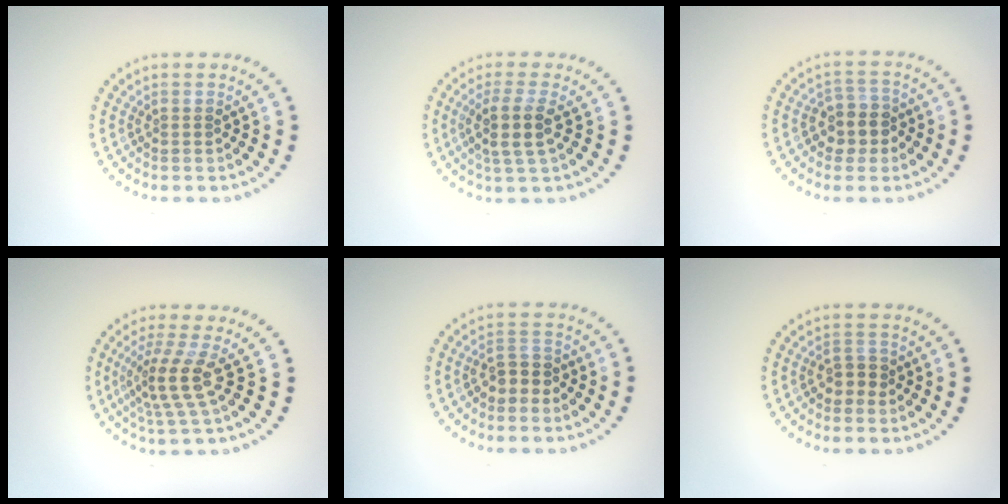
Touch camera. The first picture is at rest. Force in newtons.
{"total": 2.9, "press": 2.5, "slide": 1.5}
{"total": 2.7, "press": 2.5, "slide": 1.0}
{"total": 3.6, "press": 2.6, "slide": 2.4}
{"total": 2.4, "press": 2.2, "slide": 0.9}
{"total": 1.8, "press": 1.6, "slide": 0.7}